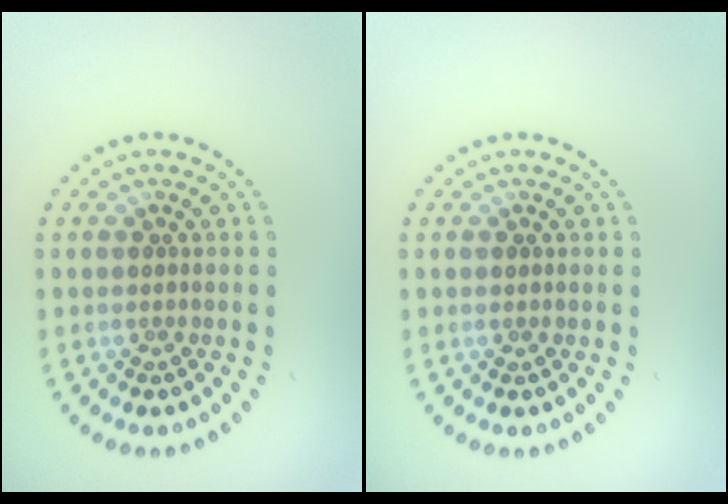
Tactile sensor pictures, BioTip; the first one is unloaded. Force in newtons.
{"total": 0.6, "press": 0.6, "slide": 0.0}